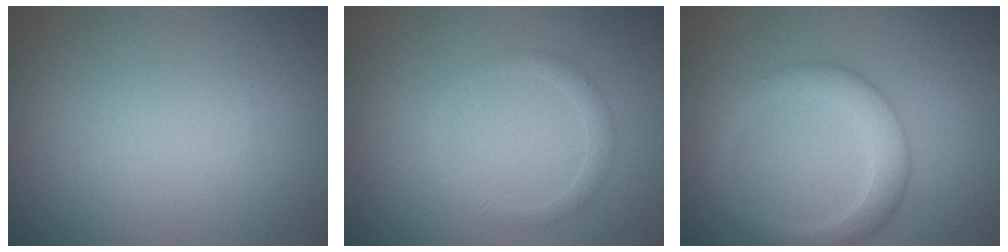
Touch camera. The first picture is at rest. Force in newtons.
{"total": 1.3, "press": 1.3, "slide": 0.2}
{"total": 3.8, "press": 3.8, "slide": 0.2}